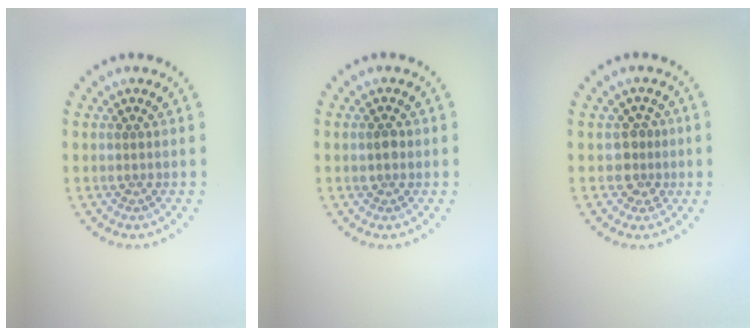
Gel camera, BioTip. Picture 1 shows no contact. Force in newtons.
{"total": 1.1, "press": 1.0, "slide": 0.3}
{"total": 2.1, "press": 1.7, "slide": 1.1}